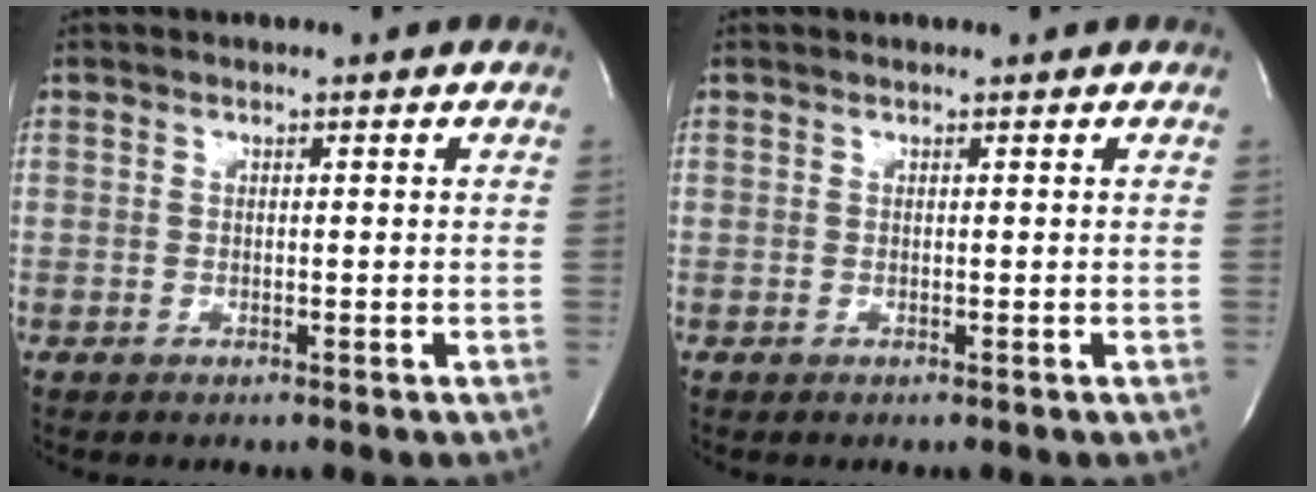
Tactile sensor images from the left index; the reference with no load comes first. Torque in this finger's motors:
{"motor_torque": [0.00, 0.00, 0.01, 0.00]}